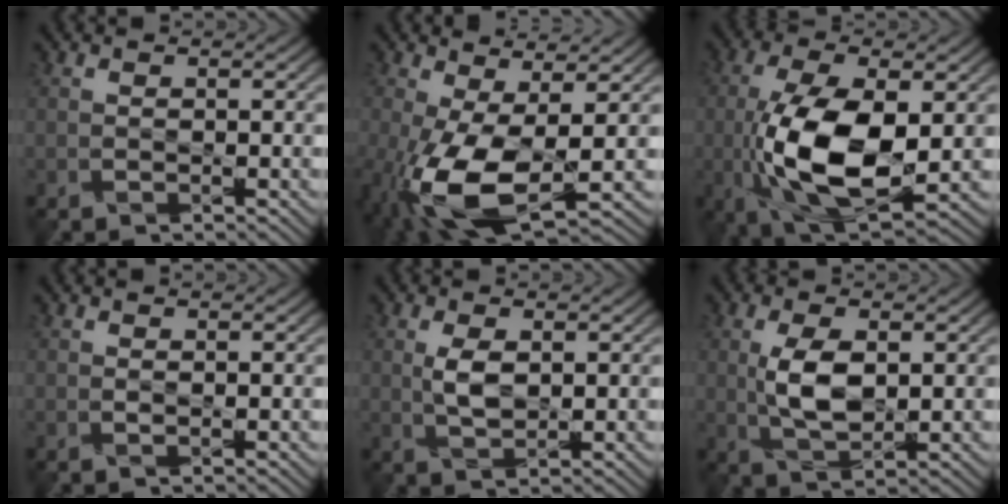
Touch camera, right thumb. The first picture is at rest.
{"total": 10.3, "force": [-2.5, 4.5, 8.9], "torque": [-0.212, -0.015, -0.045]}
{"total": 13.0, "force": [-1.8, 5.8, 11.5], "torque": [-0.249, -0.011, -0.026]}
{"total": 0.0}
{"total": 3.3, "force": [0.6, 1.5, 2.8], "torque": [-0.066, -0.003, 0.015]}
{"total": 5.8, "force": [0.7, 2.7, 5.1], "torque": [-0.115, -0.003, 0.018]}